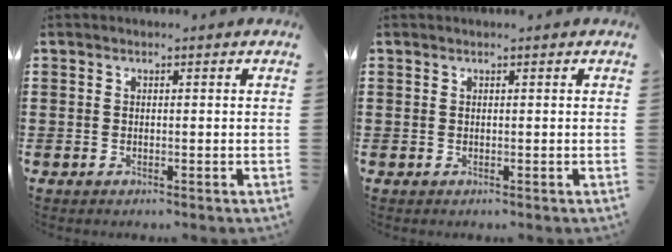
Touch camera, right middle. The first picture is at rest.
{"total": 0.0}